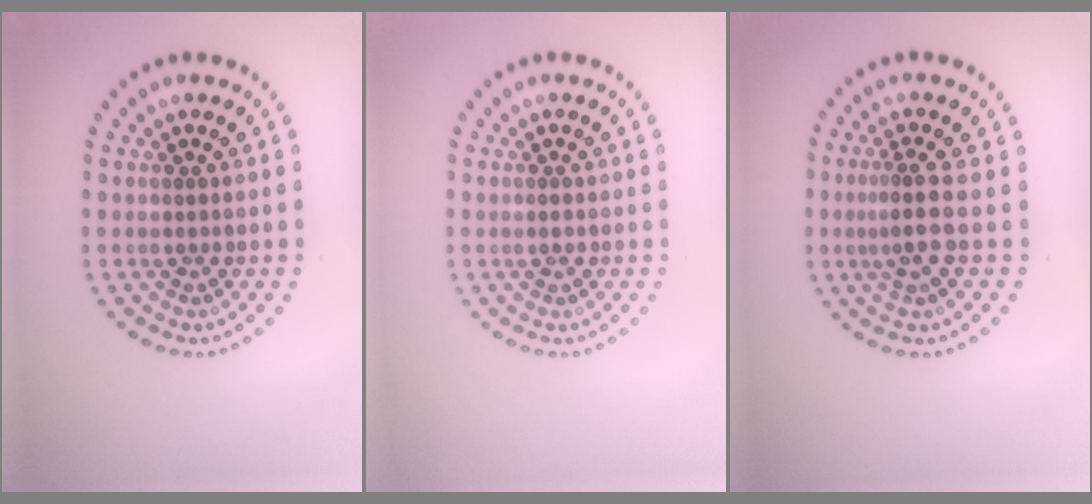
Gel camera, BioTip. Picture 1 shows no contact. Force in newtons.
{"total": 0.7, "press": 0.7, "slide": 0.1}
{"total": 2.4, "press": 2.0, "slide": 1.5}